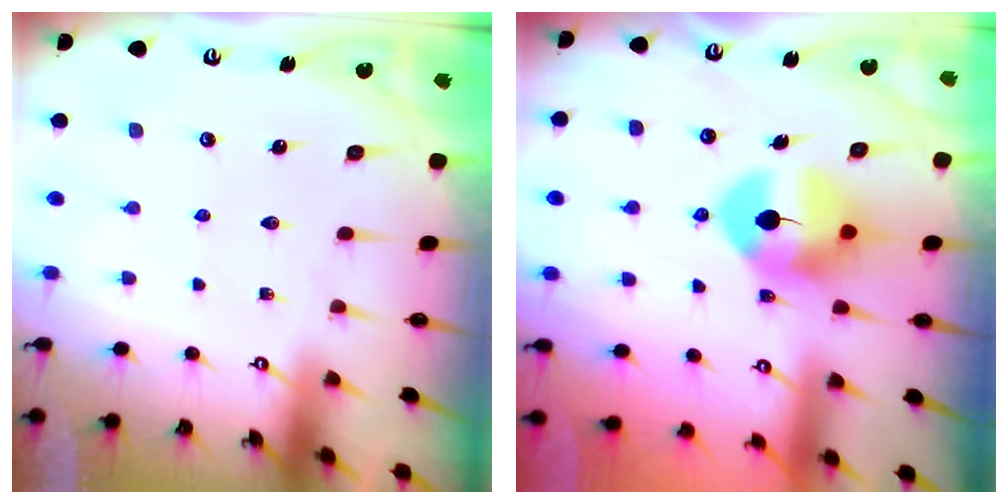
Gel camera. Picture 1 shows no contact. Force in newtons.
{"total": 9.6, "press": 9.5, "slide": 1.5}